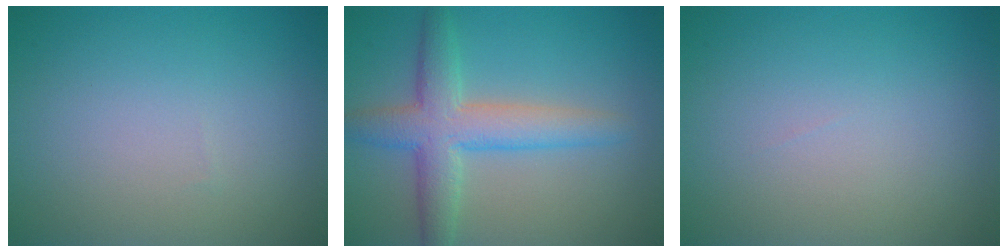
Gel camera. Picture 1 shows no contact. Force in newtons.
{"total": 5.3, "press": 5.3, "slide": 0.2}
{"total": 0.0}